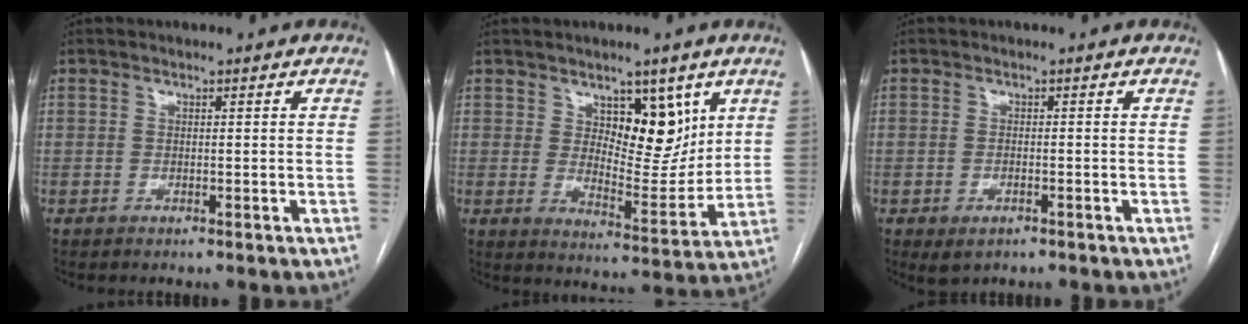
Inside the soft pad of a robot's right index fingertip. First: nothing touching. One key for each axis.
{"total": 10.3, "fx": 5.1, "fy": 4.8, "fz": 7.5, "tx": -0.103, "ty": -0.007, "tz": 0.090}
{"total": 1.8, "fx": -0.9, "fy": 0.9, "fz": 1.2, "tx": -0.021, "ty": -0.001, "tz": -0.006}